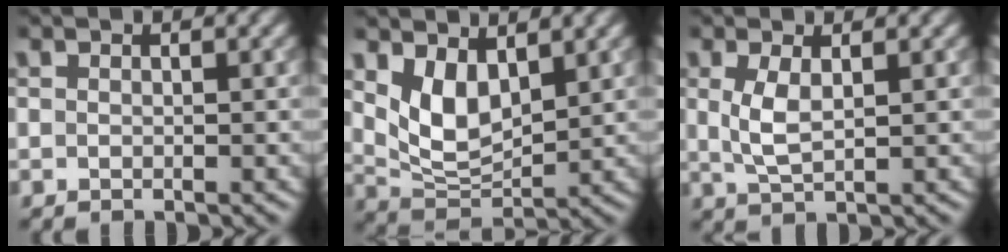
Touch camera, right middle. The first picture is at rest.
{"total": 4.9, "force": [2.1, 2.7, 3.6], "torque": [-0.076, -0.012, 0.045]}
{"total": 2.5, "force": [0.6, 0.8, 2.3], "torque": [-0.057, -0.001, 0.014]}